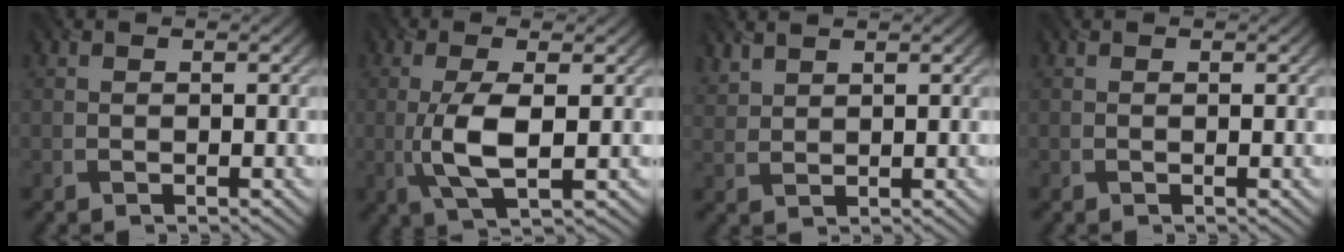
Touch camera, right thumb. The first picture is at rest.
{"total": 6.0, "force": [-0.3, 1.8, 5.7], "torque": [-0.127, -0.001, -0.007]}
{"total": 2.2, "force": [2.0, 0.5, 0.6], "torque": [-0.017, 0.004, 0.050]}
{"total": 0.0}